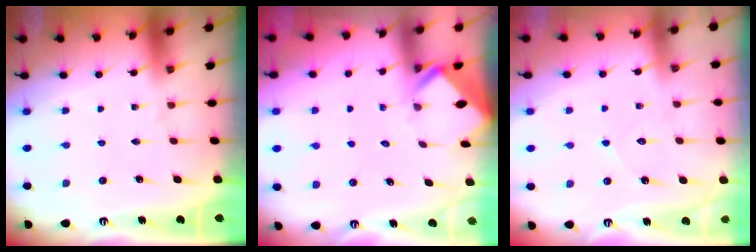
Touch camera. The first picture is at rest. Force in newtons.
{"total": 2.6, "press": 2.6, "slide": 0.1}
{"total": 6.7, "press": 6.7, "slide": 0.8}